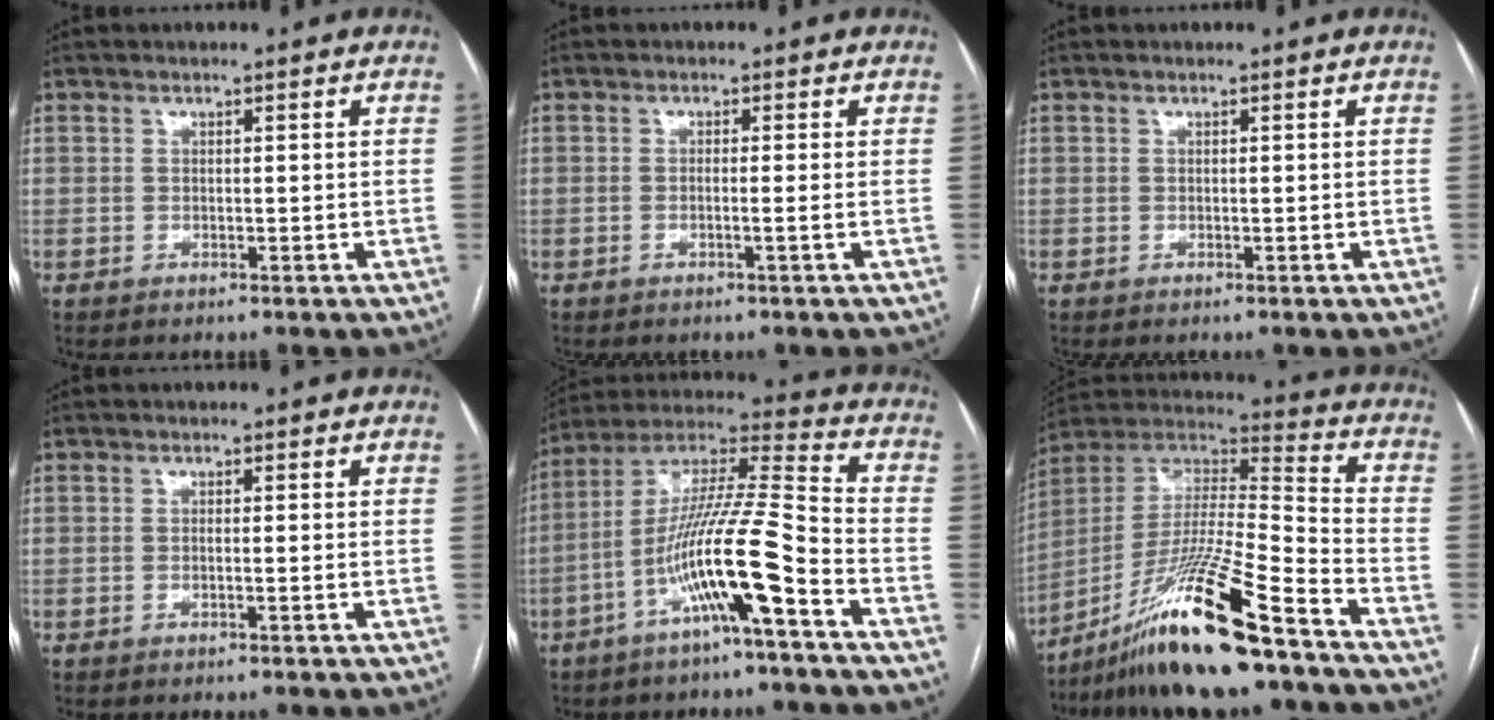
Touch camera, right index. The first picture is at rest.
{"total": 1.0, "force": [-0.4, -0.4, 0.9], "torque": [-0.012, 0.004, -0.009]}
{"total": 0.0}
{"total": 0.5, "force": [-0.2, -0.1, 0.4], "torque": [-0.008, 0.001, -0.006]}
{"total": 15.1, "force": [-6.6, 0.0, 13.6], "torque": [-0.262, 0.003, -0.127]}
{"total": 20.0, "force": [-13.6, 0.1, 14.6], "torque": [-0.297, -0.019, -0.251]}